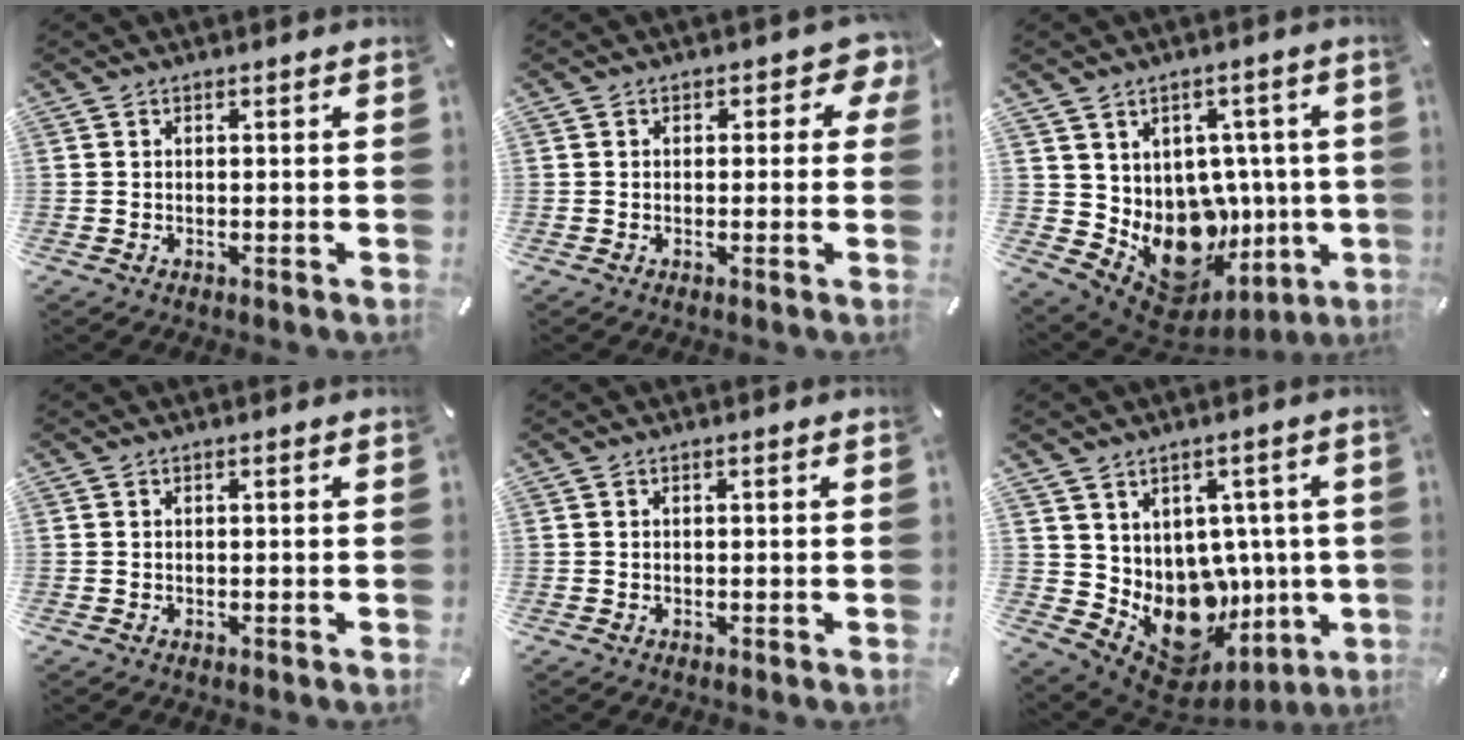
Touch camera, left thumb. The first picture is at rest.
{"total": 4.2, "force": [1.3, 2.6, 3.0], "torque": [-0.031, 0.000, 0.015]}
{"total": 14.7, "force": [-2.2, 11.8, 8.5], "torque": [-0.121, -0.030, -0.011]}
{"total": 0.0}
{"total": 0.0}
{"total": 13.7, "force": [-2.1, 11.1, 7.8], "torque": [-0.123, -0.036, -0.016]}